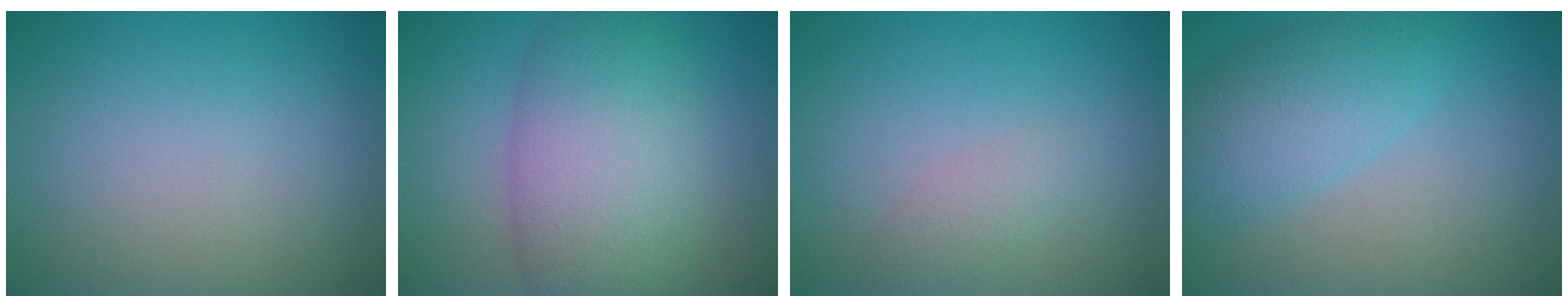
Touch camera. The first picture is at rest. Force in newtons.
{"total": 8.9, "press": 8.9, "slide": 0.3}
{"total": 1.5, "press": 1.5, "slide": 0.1}
{"total": 4.6, "press": 4.6, "slide": 0.3}